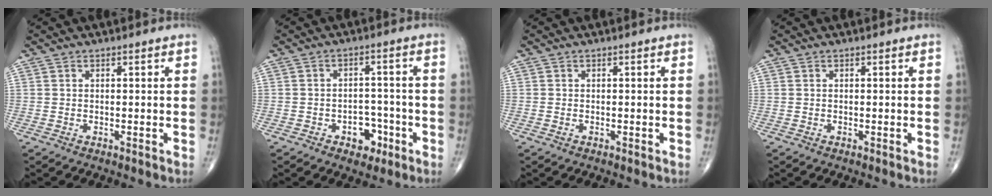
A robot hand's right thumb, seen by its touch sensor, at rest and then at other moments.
{"total": 5.4, "force": [-2.6, 3.7, 2.9], "torque": [-0.009, 0.028, -0.035]}
{"total": 0.0}
{"total": 0.0}